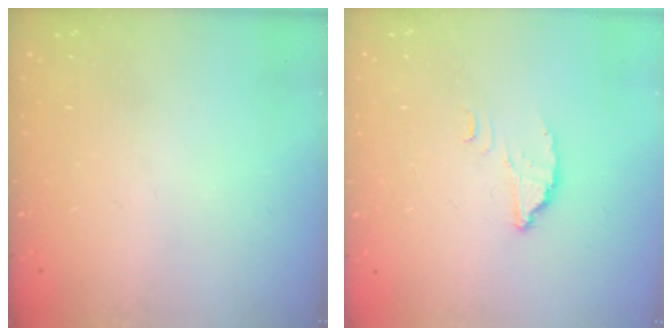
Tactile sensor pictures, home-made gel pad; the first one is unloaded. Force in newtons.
{"total": 2.4, "press": 2.4, "slide": 0.2}